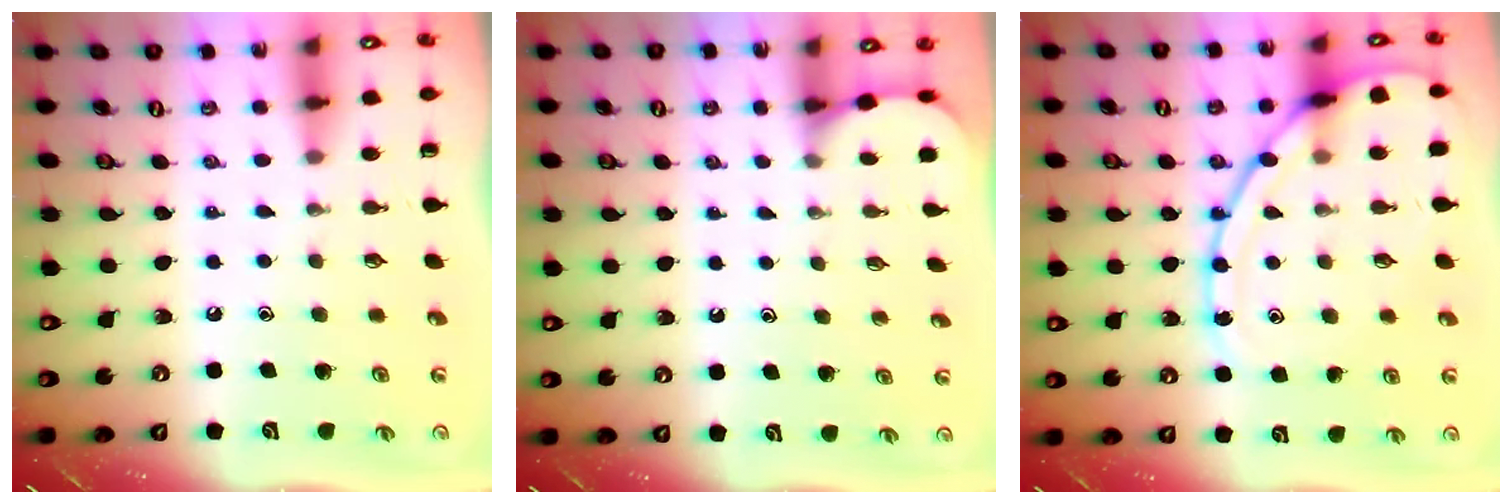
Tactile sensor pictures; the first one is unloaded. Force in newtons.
{"total": 1.8, "press": 1.8, "slide": 0.1}
{"total": 14.3, "press": 14.3, "slide": 1.2}